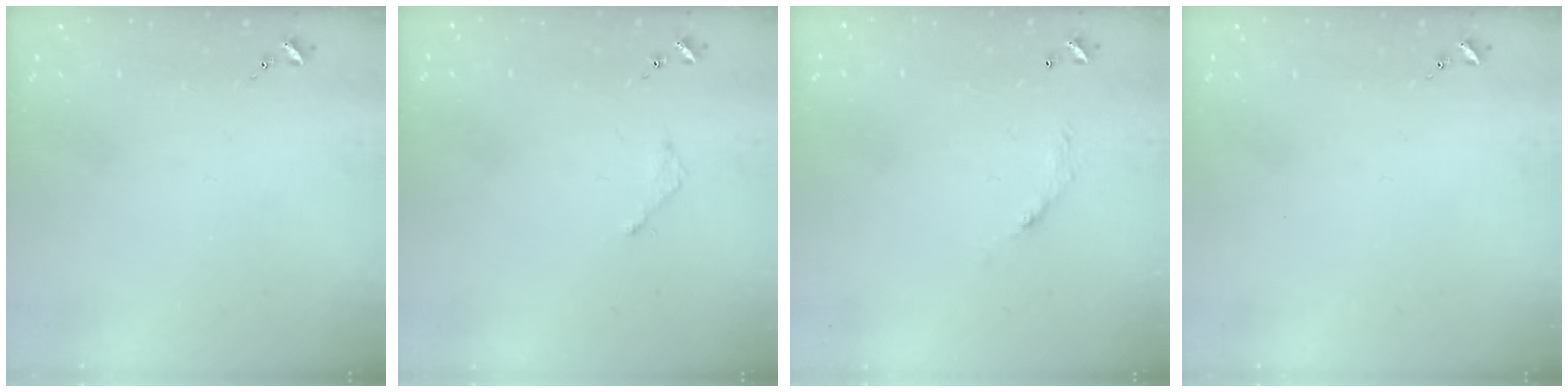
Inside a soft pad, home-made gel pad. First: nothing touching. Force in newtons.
{"total": 2.0, "press": 2.0, "slide": 0.3}
{"total": 5.7, "press": 5.7, "slide": 0.4}
{"total": 0.0}